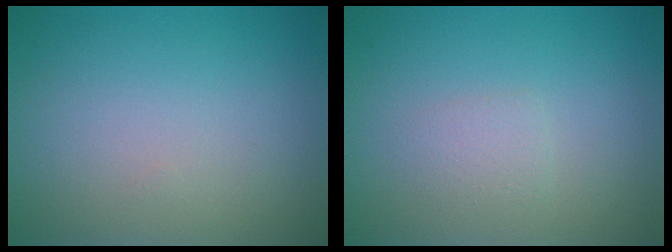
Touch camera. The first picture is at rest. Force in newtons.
{"total": 1.1, "press": 1.1, "slide": 0.1}